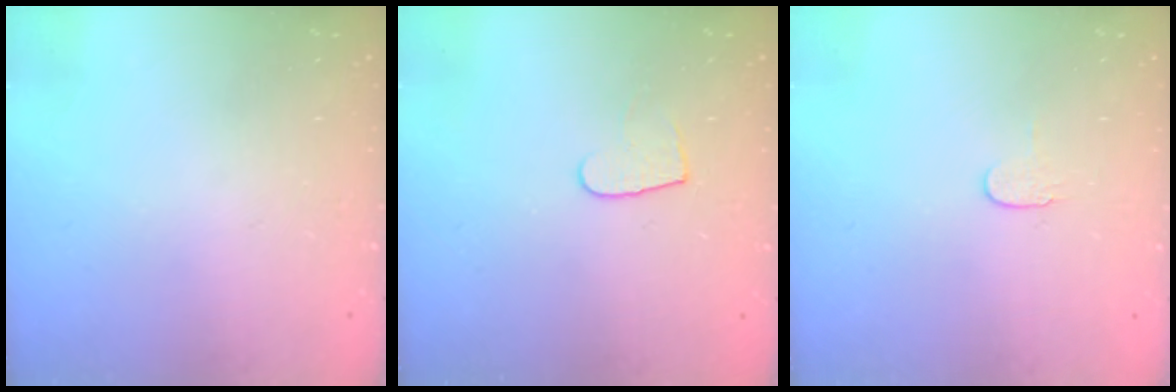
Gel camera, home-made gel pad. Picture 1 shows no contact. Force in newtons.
{"total": 6.0, "press": 6.0, "slide": 0.5}
{"total": 4.0, "press": 3.9, "slide": 0.5}